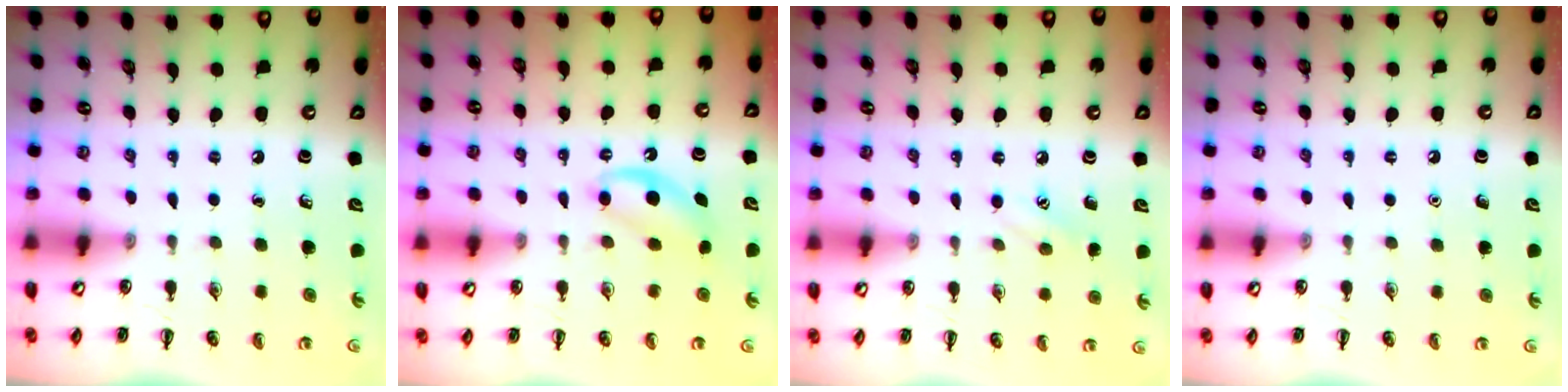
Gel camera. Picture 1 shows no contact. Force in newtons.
{"total": 5.1, "press": 5.0, "slide": 1.1}
{"total": 6.9, "press": 6.7, "slide": 1.8}
{"total": 1.6, "press": 1.6, "slide": 0.1}